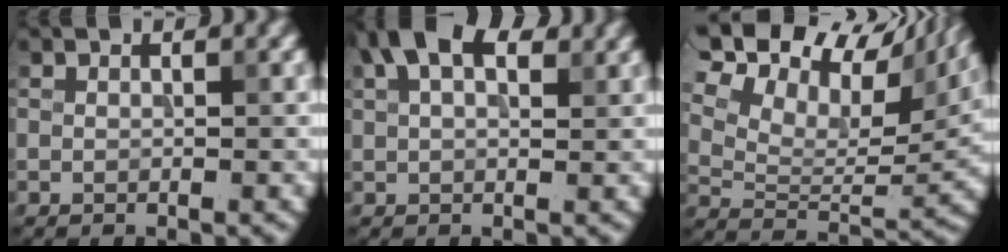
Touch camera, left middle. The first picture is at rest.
{"total": 6.3, "force": [3.4, 3.2, 4.2], "torque": [-0.088, 0.020, 0.050]}
{"total": 14.4, "force": [8.2, 6.9, 9.6], "torque": [-0.178, 0.045, 0.149]}